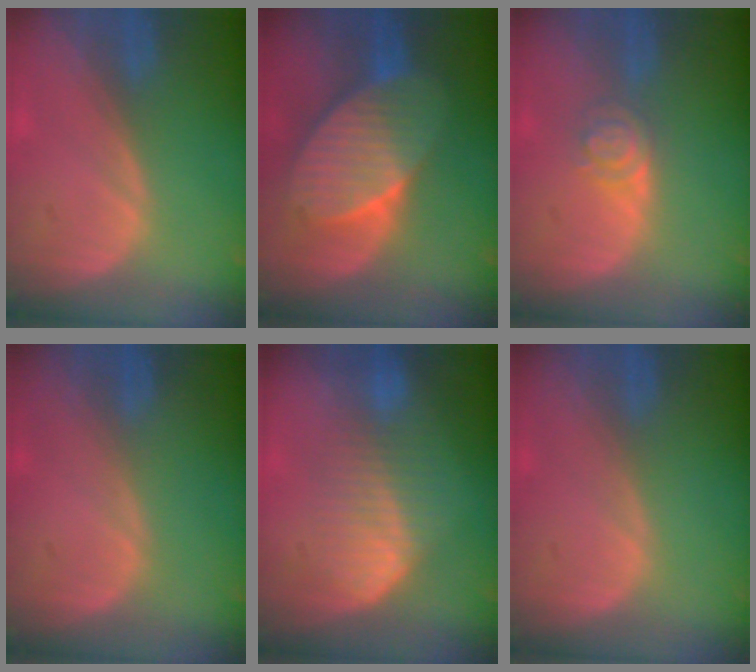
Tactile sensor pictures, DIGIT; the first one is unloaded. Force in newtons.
{"total": 9.6, "press": 9.6, "slide": 0.4}
{"total": 4.2, "press": 3.8, "slide": 1.7}
{"total": 0.0}
{"total": 6.8, "press": 6.6, "slide": 1.4}
{"total": 0.0}